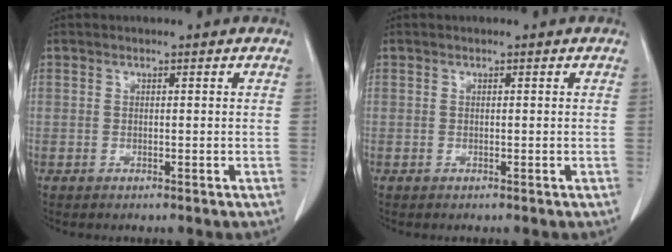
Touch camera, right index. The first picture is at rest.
{"total": 0.0}